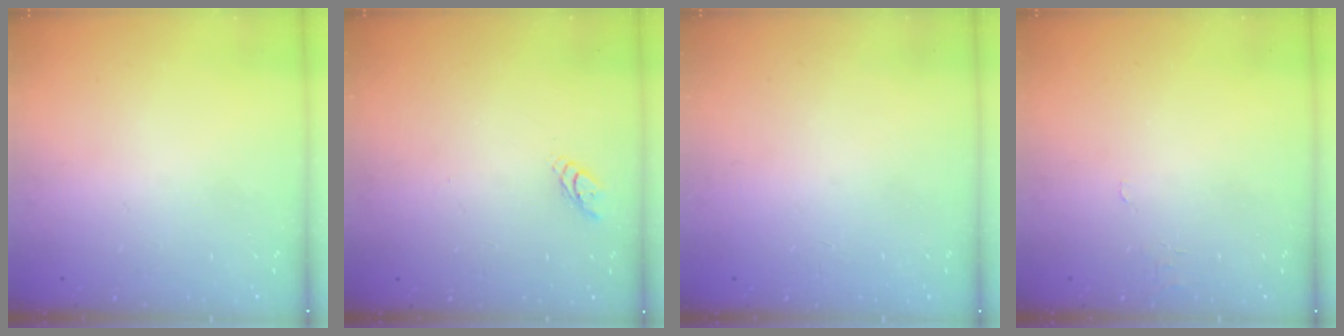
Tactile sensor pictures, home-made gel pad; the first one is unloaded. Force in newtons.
{"total": 3.1, "press": 3.1, "slide": 0.3}
{"total": 0.0}
{"total": 4.3, "press": 4.3, "slide": 0.3}